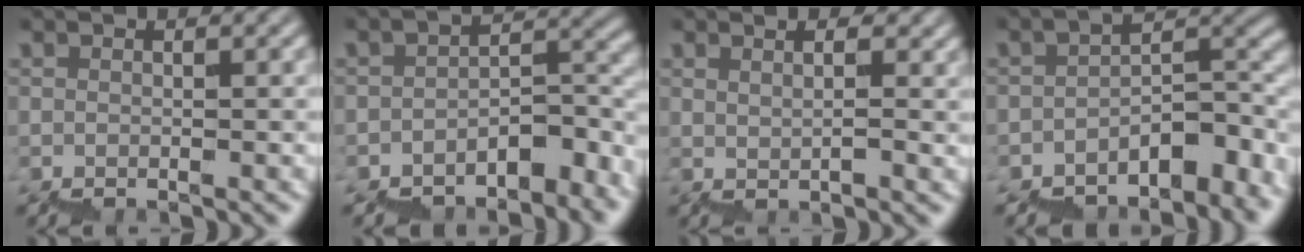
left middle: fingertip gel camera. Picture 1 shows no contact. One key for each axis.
{"total": 5.4, "fx": -3.7, "fy": 2.5, "fz": 3.1, "tx": -0.037, "ty": 0.009, "tz": -0.063}
{"total": 2.3, "fx": 1.8, "fy": 0.5, "fz": 1.4, "tx": -0.007, "ty": 0.006, "tz": 0.035}
{"total": 6.8, "fx": -4.1, "fy": 3.4, "fz": 4.2, "tx": -0.047, "ty": 0.010, "tz": -0.068}